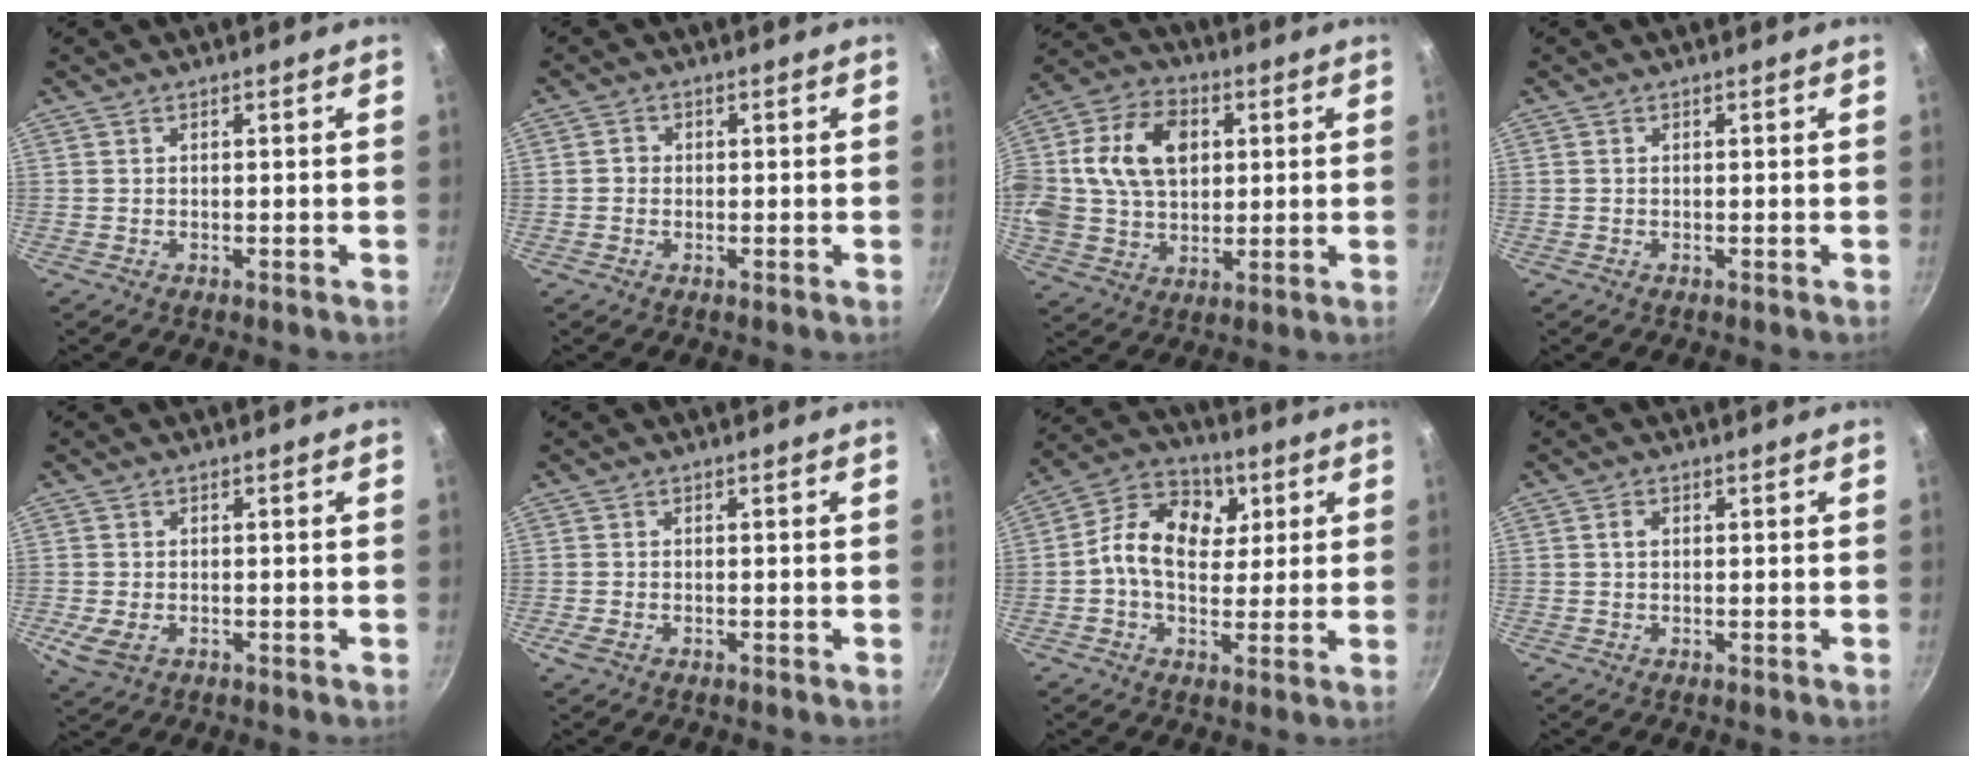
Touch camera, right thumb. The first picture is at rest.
{"total": 1.7, "force": [-0.2, 1.6, 0.6], "torque": [-0.002, 0.007, -0.005]}
{"total": 20.3, "force": [4.0, 14.5, 13.6], "torque": [-0.250, 0.022, 0.061]}
{"total": 0.0}
{"total": 4.3, "force": [-1.2, 2.8, 3.0], "torque": [-0.060, -0.008, -0.019]}
{"total": 1.8, "force": [-0.7, 1.0, 1.2], "torque": [-0.029, 0.001, -0.015]}
{"total": 12.5, "force": [2.3, 9.2, 8.1], "torque": [-0.109, 0.004, 0.016]}
{"total": 1.4, "force": [0.2, 1.0, 0.9], "torque": [-0.015, 0.006, 0.003]}